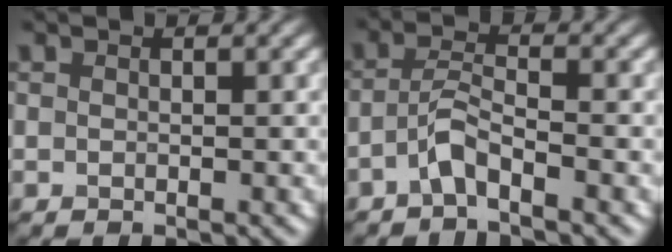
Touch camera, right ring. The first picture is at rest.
{"total": 2.6, "force": [-1.8, 0.5, 1.9], "torque": [-0.039, 0.007, -0.041]}